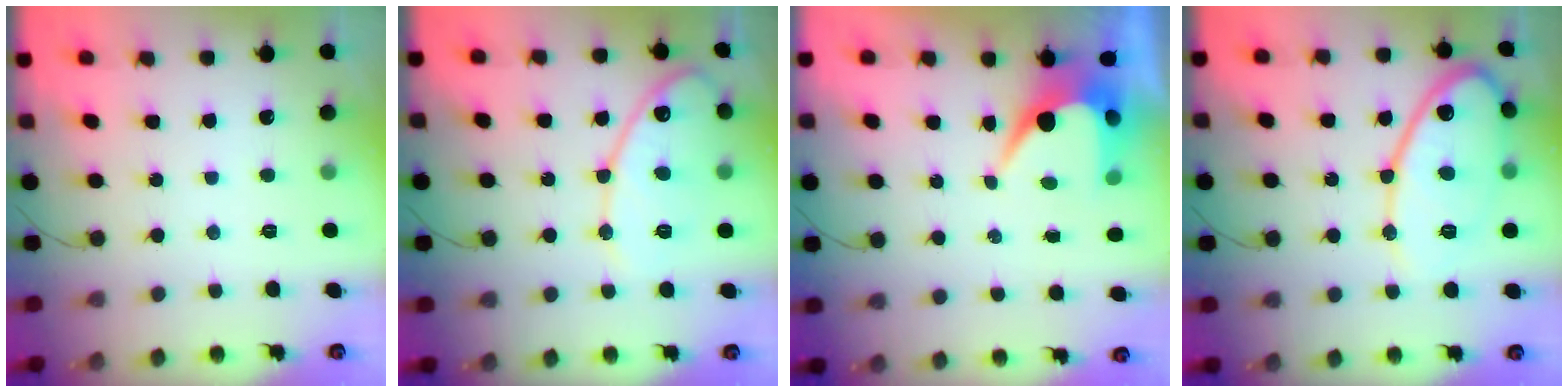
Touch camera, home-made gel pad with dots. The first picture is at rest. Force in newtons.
{"total": 13.8, "press": 13.7, "slide": 0.9}
{"total": 7.0, "press": 7.0, "slide": 0.5}
{"total": 14.3, "press": 14.3, "slide": 1.1}